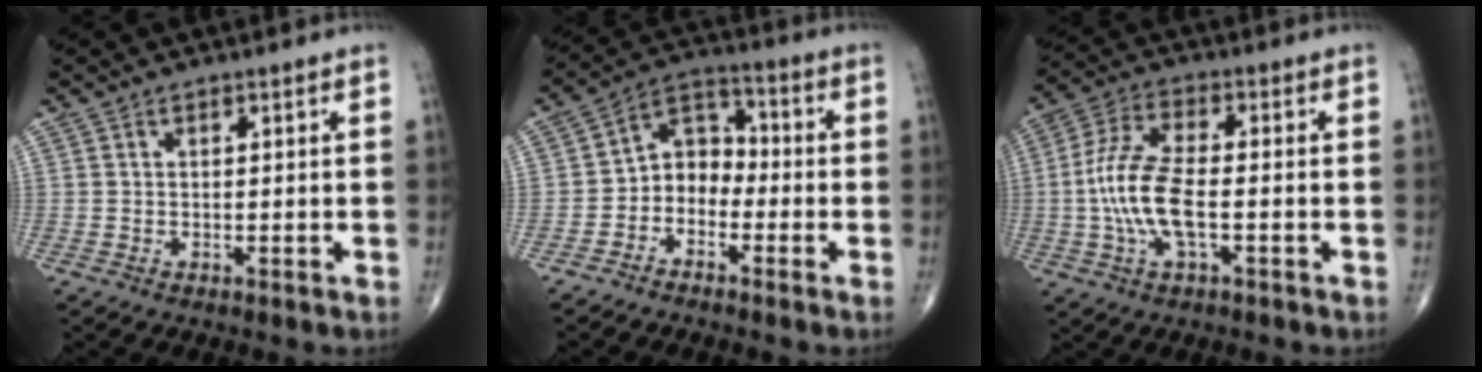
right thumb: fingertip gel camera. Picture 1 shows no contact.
{"total": 7.4, "force": [-2.6, 5.7, 3.8], "torque": [-0.036, 0.046, -0.065]}
{"total": 11.8, "force": [-1.9, 4.7, 10.7], "torque": [-0.230, 0.020, -0.039]}